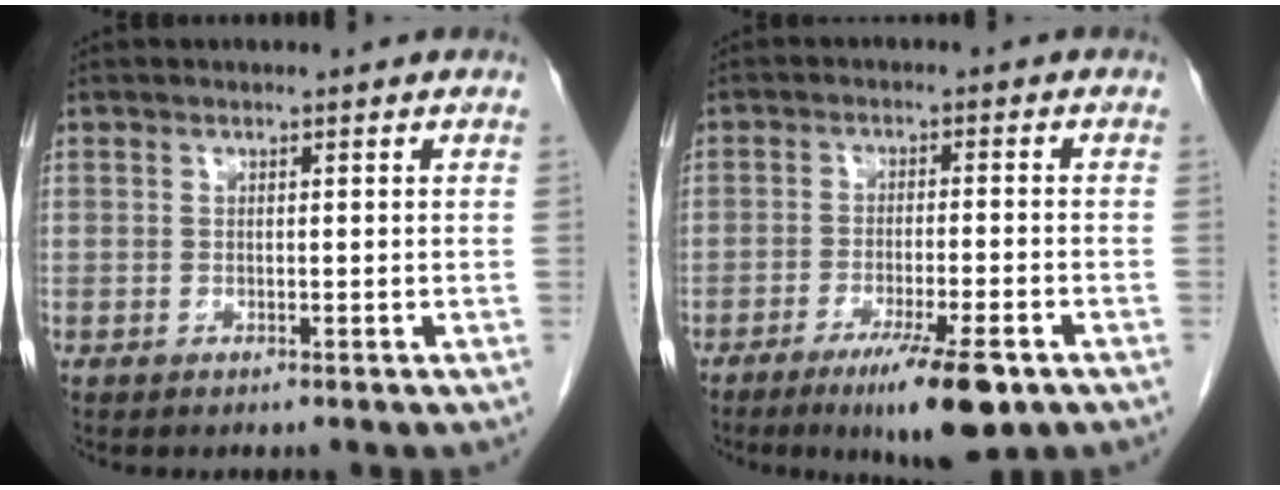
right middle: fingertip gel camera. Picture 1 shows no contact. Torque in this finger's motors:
{"motor_torque": [1.09, -1.05, 0.24, 0.07]}